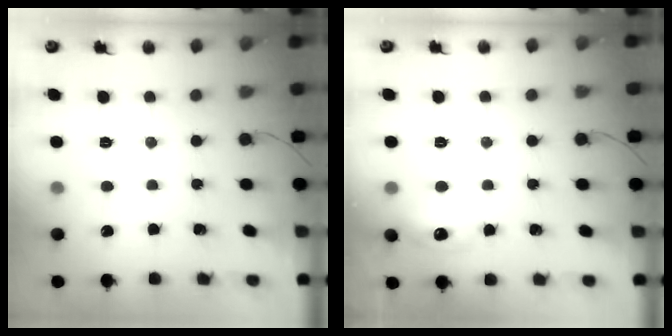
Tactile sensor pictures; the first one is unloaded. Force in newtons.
{"total": 8.8, "press": 8.7, "slide": 0.4}